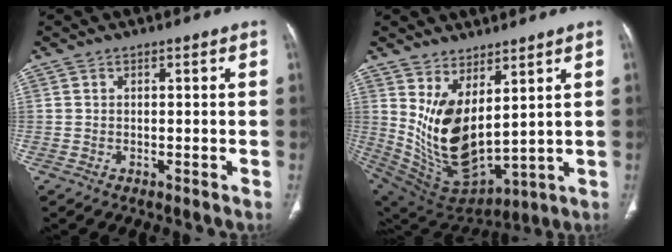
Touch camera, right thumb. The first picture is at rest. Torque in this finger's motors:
{"motor_torque": [-1.01, 1.64, 1.18, 0.24, 0.21]}